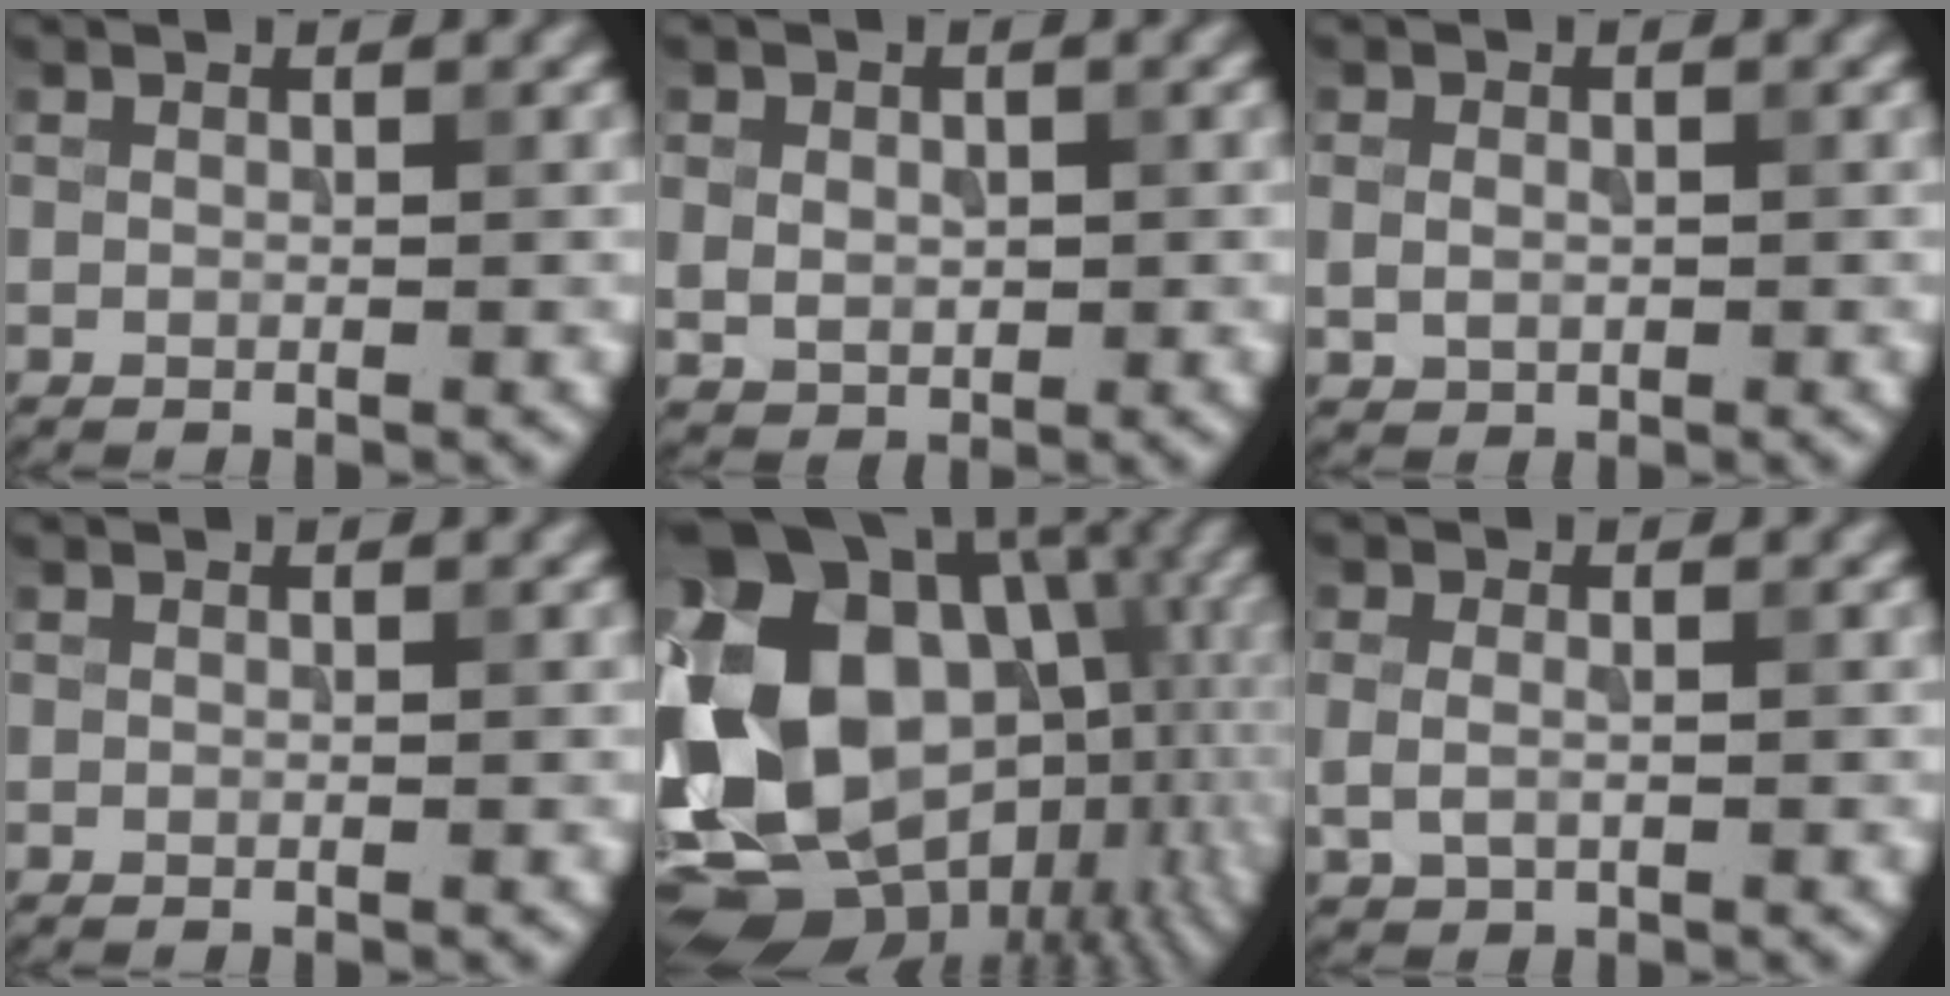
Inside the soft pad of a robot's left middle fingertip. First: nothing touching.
{"total": 2.4, "force": [0.2, 2.0, 1.3], "torque": [-0.020, -0.004, 0.008]}
{"total": 1.6, "force": [0.1, 1.3, 1.0], "torque": [-0.019, -0.001, 0.004]}
{"total": 0.0}
{"total": 20.5, "force": [-0.6, 15.9, 13.0], "torque": [-0.262, -0.007, 0.006]}
{"total": 1.7, "force": [-0.1, 1.2, 1.2], "torque": [-0.026, -0.002, 0.000]}